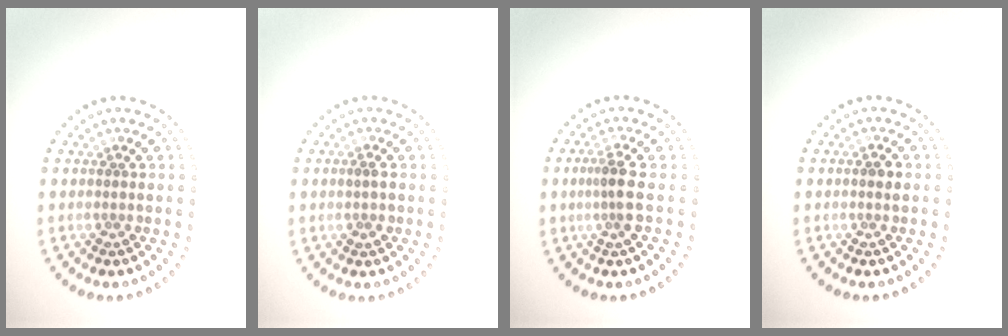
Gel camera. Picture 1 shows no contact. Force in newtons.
{"total": 1.1, "press": 1.1, "slide": 0.2}
{"total": 2.3, "press": 1.8, "slide": 1.5}
{"total": 1.2, "press": 1.1, "slide": 0.4}